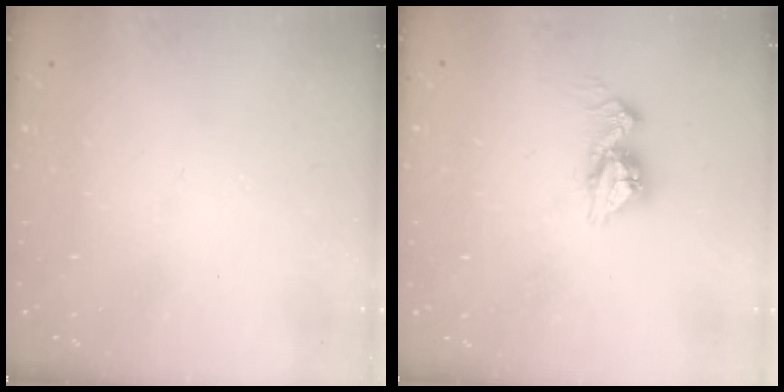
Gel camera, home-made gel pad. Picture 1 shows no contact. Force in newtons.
{"total": 9.3, "press": 9.3, "slide": 0.6}